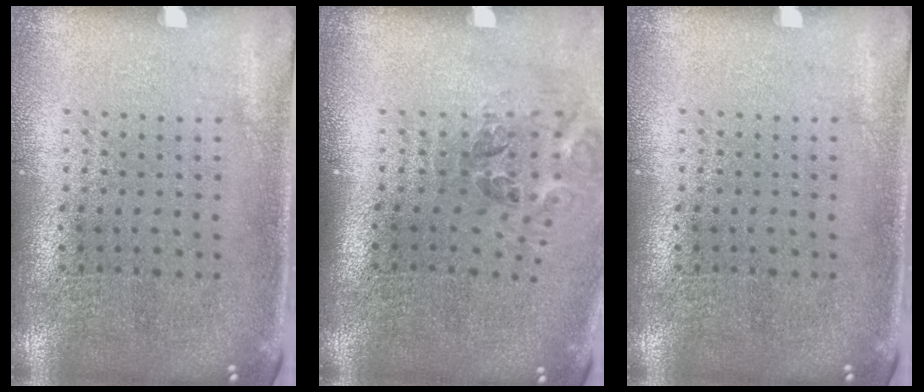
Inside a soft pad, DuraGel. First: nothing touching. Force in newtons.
{"total": 1.2, "press": 0.9, "slide": 0.7}
{"total": 0.0}